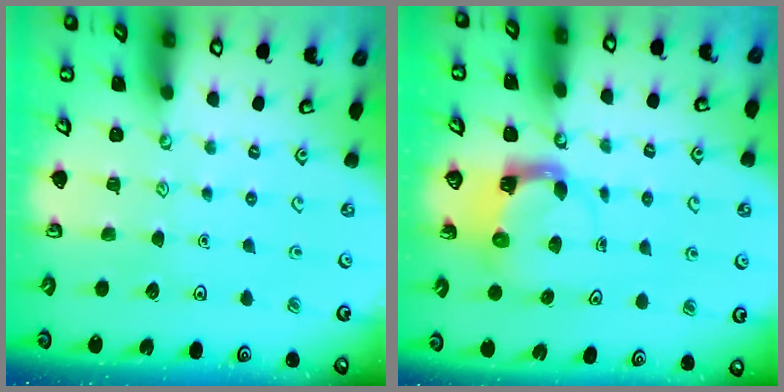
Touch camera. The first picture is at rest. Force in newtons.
{"total": 3.7, "press": 3.7, "slide": 0.6}